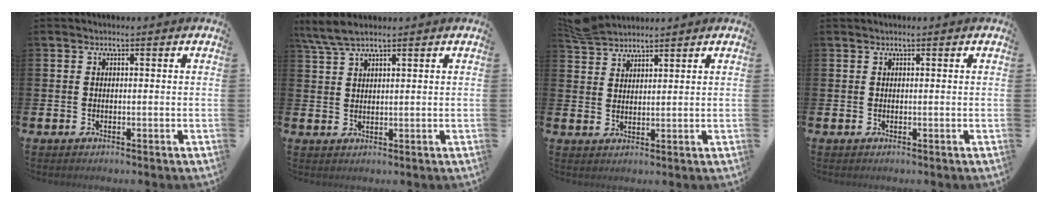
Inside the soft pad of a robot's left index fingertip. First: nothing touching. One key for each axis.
{"total": 4.3, "fx": 3.6, "fy": 0.8, "fz": 2.2, "tx": -0.053, "ty": -0.004, "tz": 0.067}
{"total": 4.1, "fx": 4.0, "fy": 0.6, "fz": 0.3, "tx": -0.011, "ty": -0.015, "tz": 0.075}
{"total": 0.0}